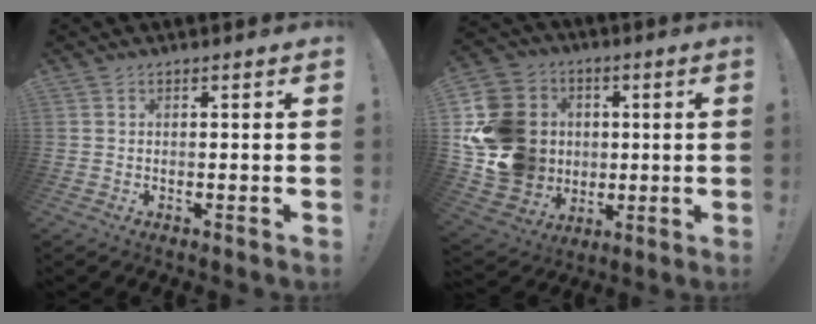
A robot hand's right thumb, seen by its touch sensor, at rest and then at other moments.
{"total": 21.1, "force": [1.5, 18.7, 9.7], "torque": [-0.183, 0.009, 0.072]}